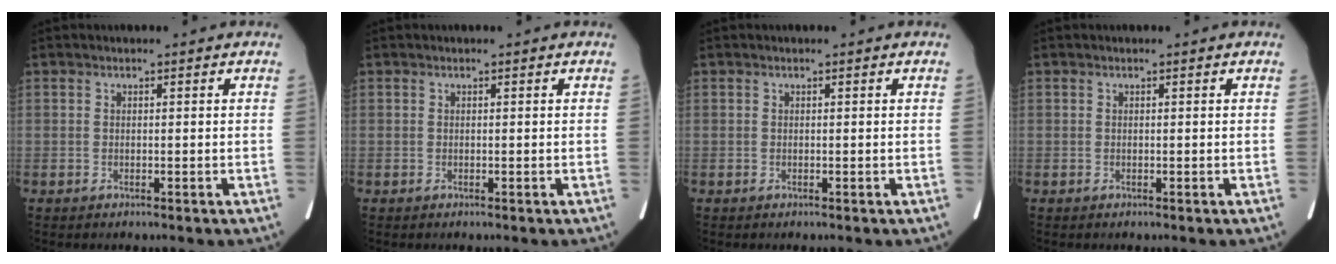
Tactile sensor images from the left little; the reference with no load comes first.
{"total": 0.0}
{"total": 0.0}
{"total": 0.0}